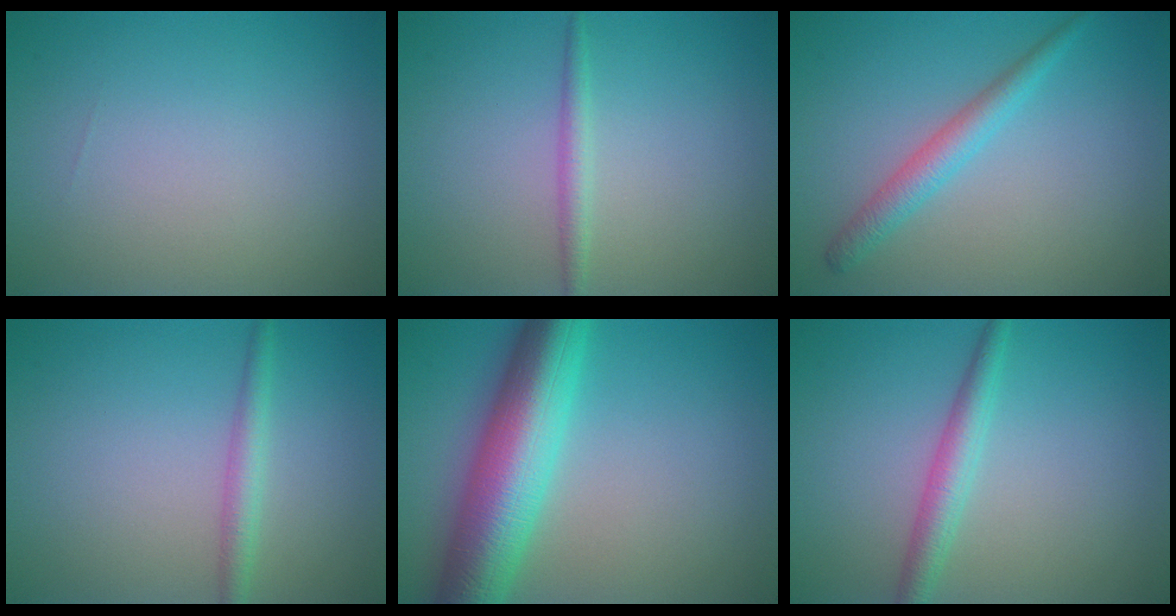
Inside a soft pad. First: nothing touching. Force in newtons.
{"total": 1.5, "press": 1.5, "slide": 0.1}
{"total": 2.5, "press": 2.5, "slide": 0.0}
{"total": 2.0, "press": 2.0, "slide": 0.0}
{"total": 9.9, "press": 9.9, "slide": 0.1}
{"total": 2.7, "press": 2.6, "slide": 0.1}